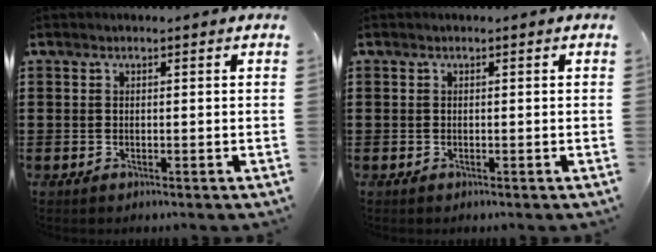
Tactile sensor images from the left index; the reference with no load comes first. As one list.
[{"total": 0.0}]